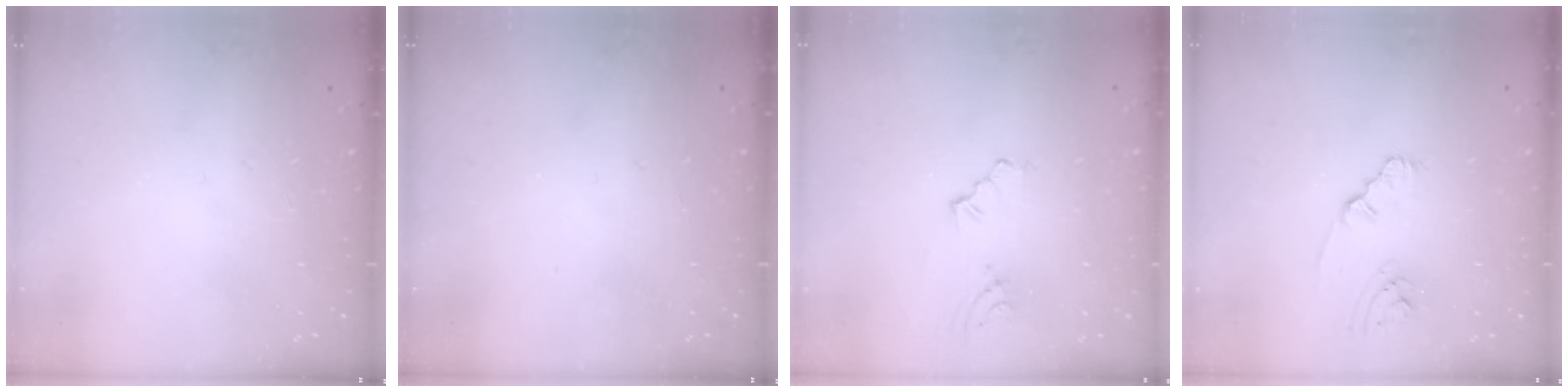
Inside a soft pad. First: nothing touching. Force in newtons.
{"total": 0.0}
{"total": 4.1, "press": 3.4, "slide": 2.2}
{"total": 2.7, "press": 2.7, "slide": 0.5}